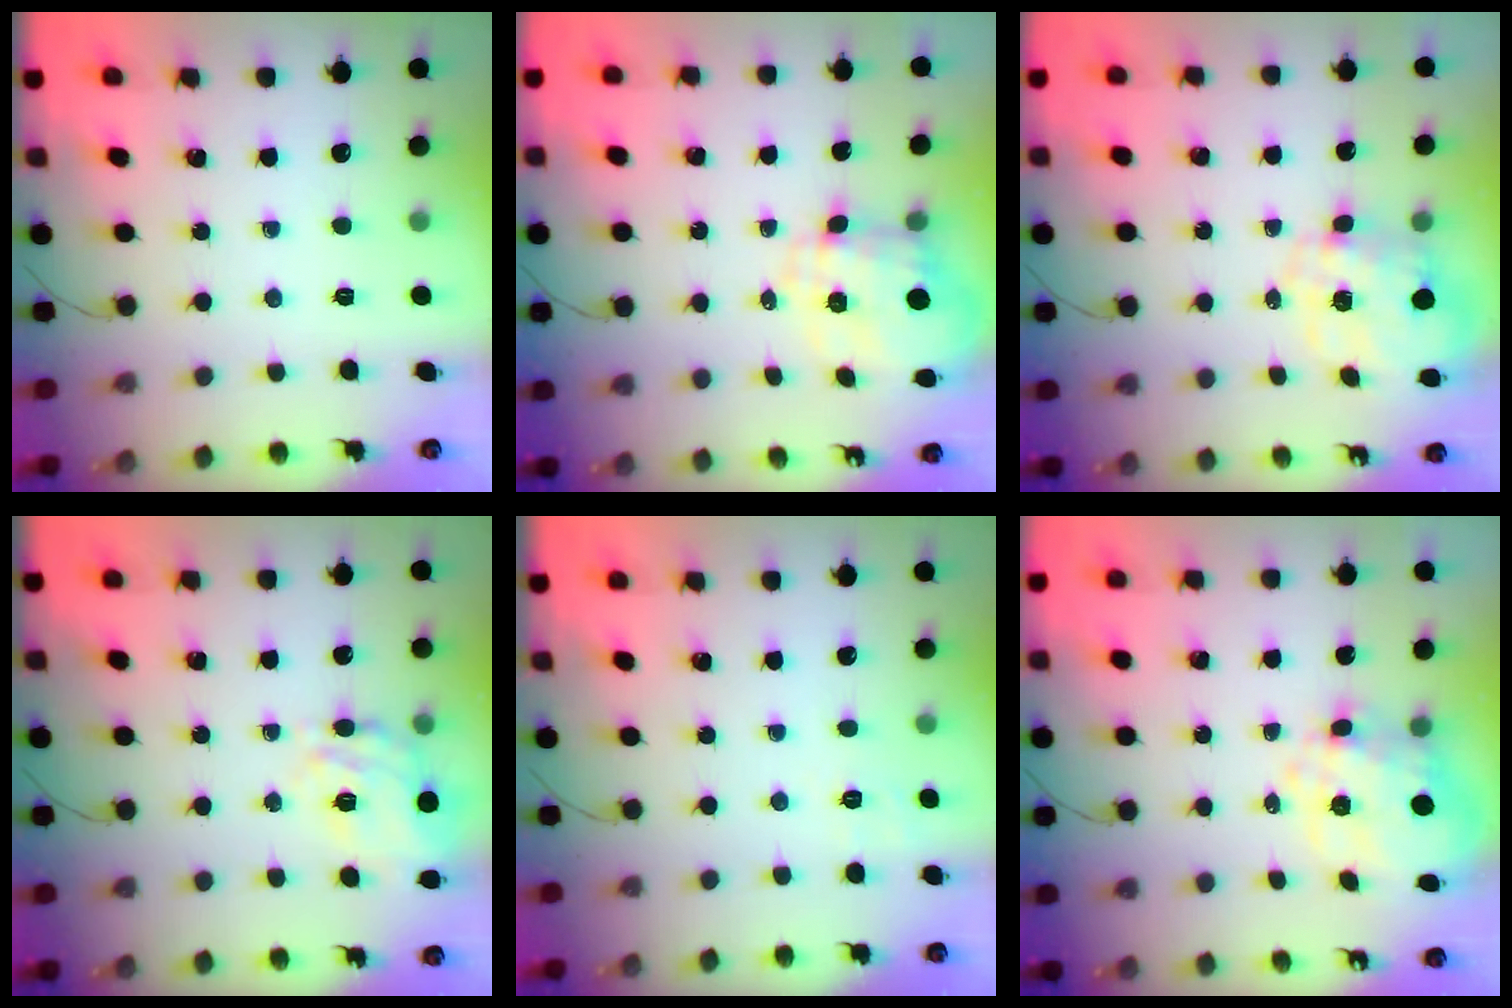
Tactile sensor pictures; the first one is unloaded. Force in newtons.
{"total": 4.2, "press": 3.8, "slide": 1.8}
{"total": 10.7, "press": 10.5, "slide": 1.6}
{"total": 11.5, "press": 11.1, "slide": 3.1}
{"total": 1.9, "press": 0.7, "slide": 1.7}
{"total": 13.1, "press": 12.9, "slide": 2.3}